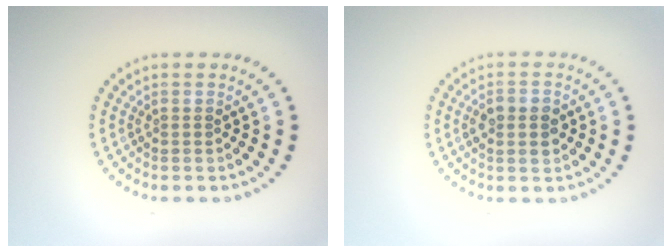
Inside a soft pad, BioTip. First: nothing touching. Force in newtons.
{"total": 2.6, "press": 2.6, "slide": 0.2}